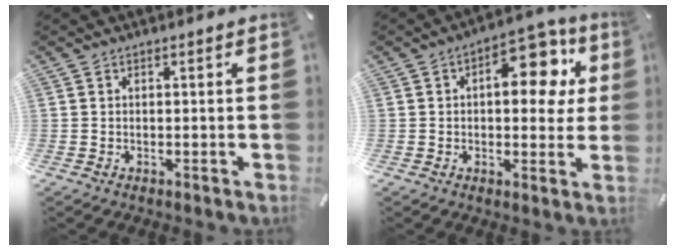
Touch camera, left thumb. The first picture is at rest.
{"total": 14.0, "force": [3.9, 7.7, 11.0], "torque": [-0.133, -0.020, 0.061]}